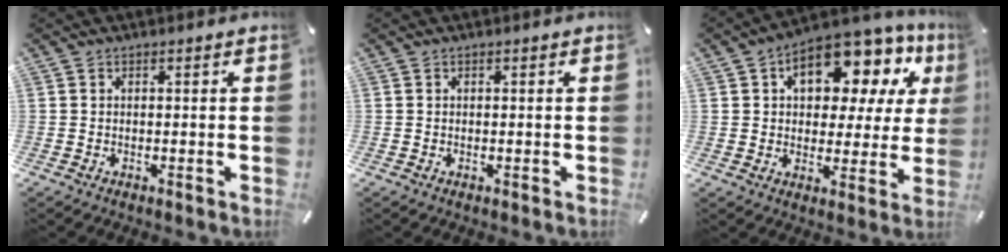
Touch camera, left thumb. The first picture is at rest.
{"total": 0.0}
{"total": 15.4, "force": [7.7, 8.9, 9.9], "torque": [-0.140, -0.051, 0.130]}